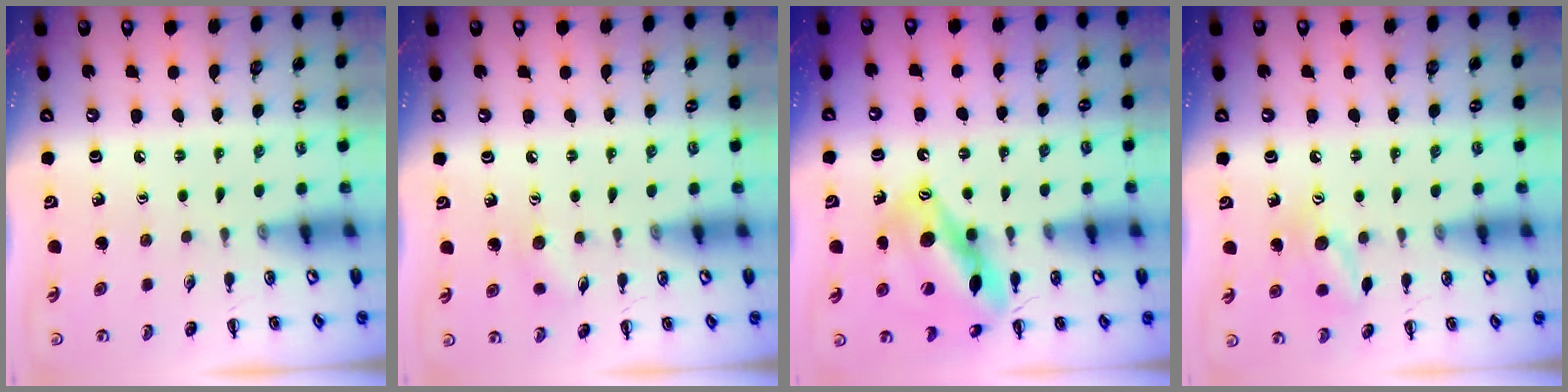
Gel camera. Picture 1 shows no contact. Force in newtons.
{"total": 5.6, "press": 5.5, "slide": 1.2}
{"total": 15.2, "press": 14.8, "slide": 3.7}
{"total": 10.1, "press": 10.1, "slide": 0.6}